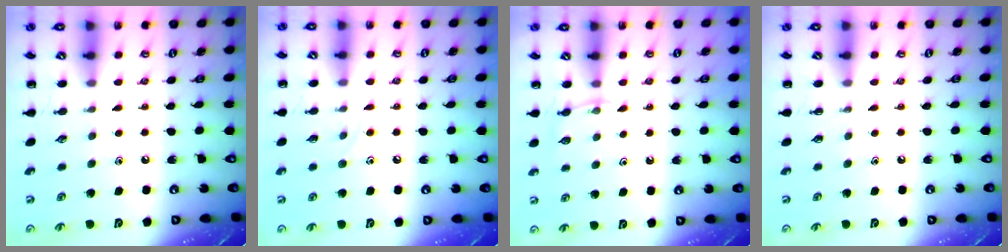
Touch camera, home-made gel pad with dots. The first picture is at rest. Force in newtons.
{"total": 4.8, "press": 4.6, "slide": 1.3}
{"total": 3.6, "press": 3.5, "slide": 1.0}
{"total": 0.0}